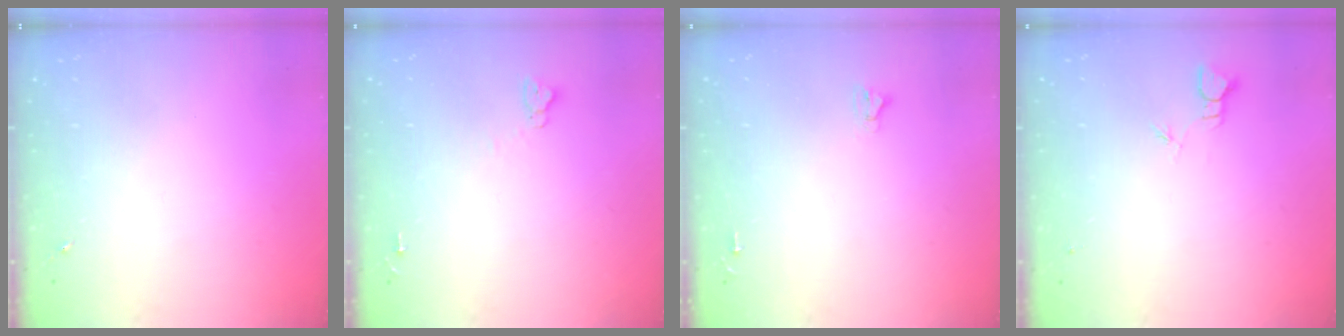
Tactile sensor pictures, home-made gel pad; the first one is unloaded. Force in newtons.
{"total": 3.8, "press": 3.8, "slide": 0.3}
{"total": 2.0, "press": 2.0, "slide": 0.2}
{"total": 1.8, "press": 1.8, "slide": 0.0}